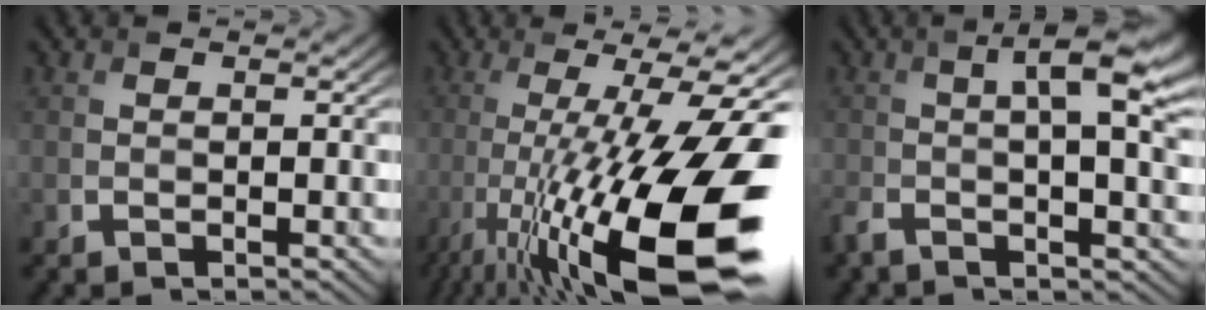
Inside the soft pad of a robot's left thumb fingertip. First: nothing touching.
{"total": 20.0, "force": [-7.2, 4.8, 18.1], "torque": [-0.285, -0.003, -0.118]}
{"total": 9.2, "force": [0.1, 2.6, 8.8], "torque": [-0.147, 0.002, -0.004]}